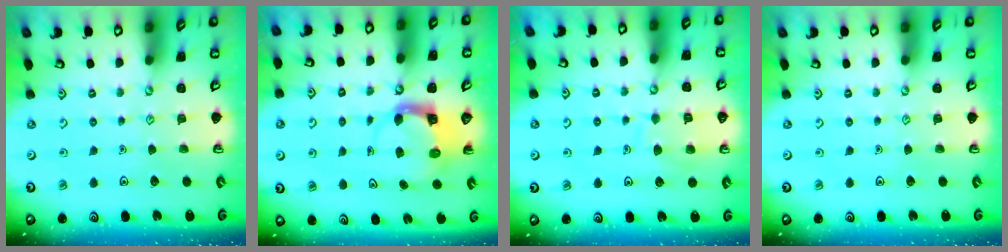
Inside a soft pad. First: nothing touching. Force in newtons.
{"total": 3.6, "press": 3.6, "slide": 0.4}
{"total": 7.7, "press": 7.6, "slide": 0.7}
{"total": 0.0}